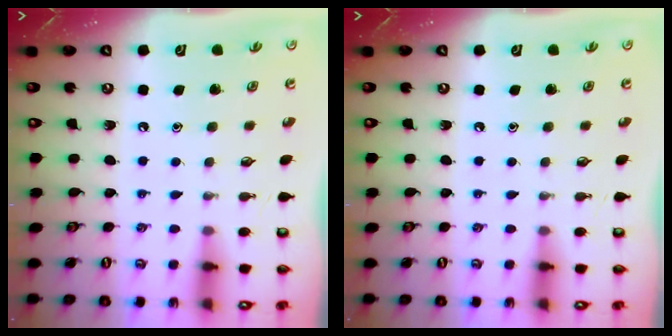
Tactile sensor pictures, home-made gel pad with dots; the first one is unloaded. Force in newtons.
{"total": 0.0}